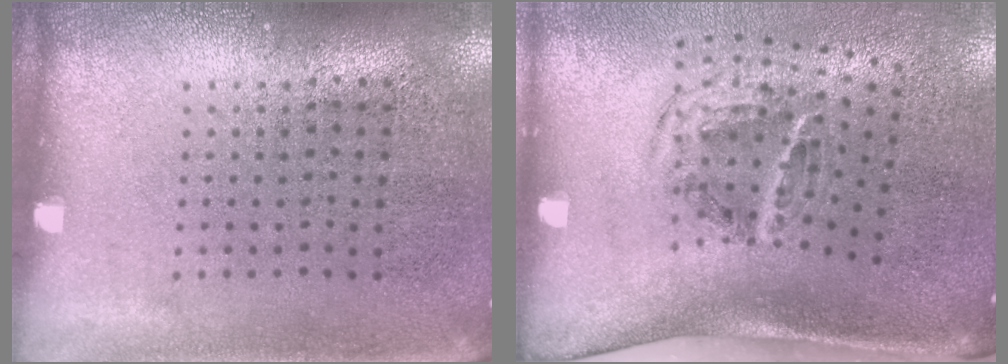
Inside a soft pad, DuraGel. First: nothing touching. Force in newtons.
{"total": 1.9, "press": 1.1, "slide": 1.6}